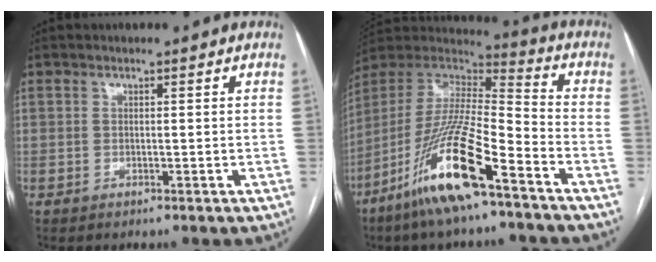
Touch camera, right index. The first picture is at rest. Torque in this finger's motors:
{"motor_torque": [0.89, -0.94, 0.67, 0.21]}